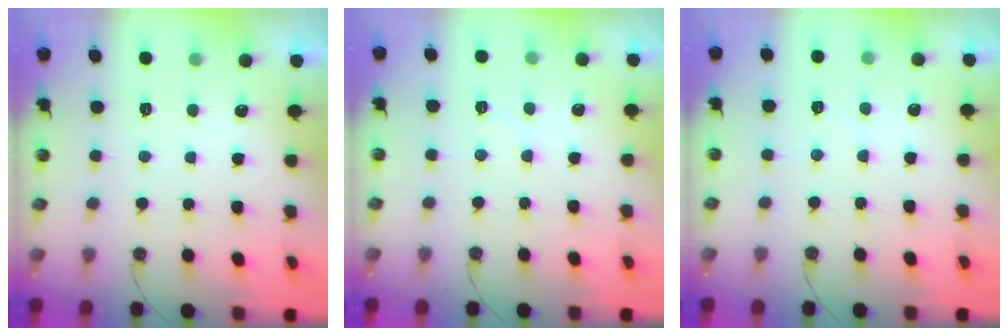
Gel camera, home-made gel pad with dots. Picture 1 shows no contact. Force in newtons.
{"total": 5.1, "press": 5.1, "slide": 0.7}
{"total": 3.7, "press": 3.6, "slide": 0.6}